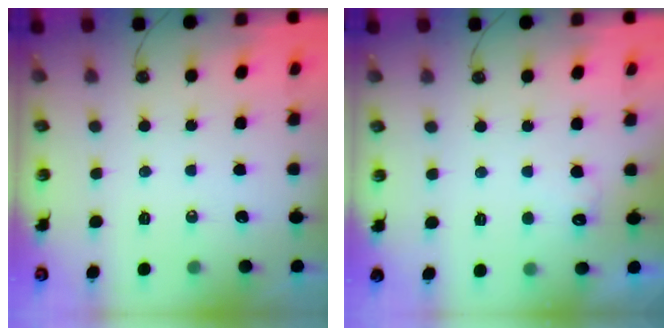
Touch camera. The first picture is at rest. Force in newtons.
{"total": 3.9, "press": 3.7, "slide": 1.1}